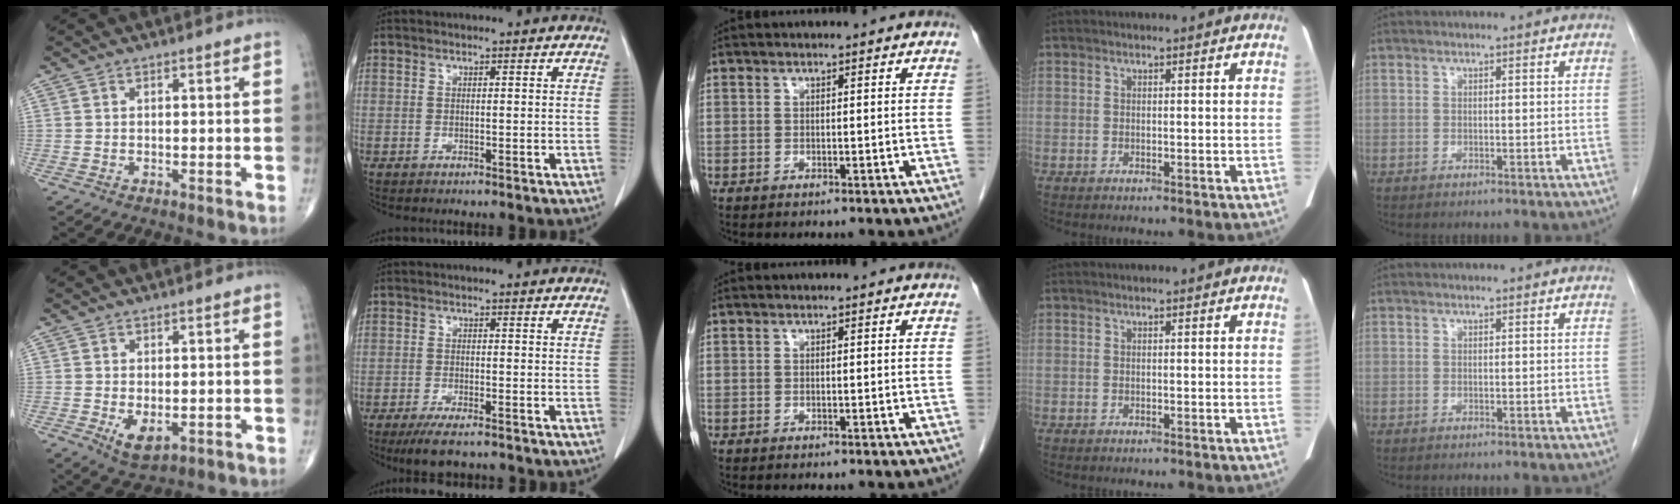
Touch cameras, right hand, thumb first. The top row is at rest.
{"thumb": {"total": 4.8, "force": [-1.0, 2.5, 3.9], "torque": [-0.063, -0.012, -0.008]}, "index": {"total": 5.9, "force": [-4.6, 1.1, 3.5], "torque": [-0.058, -0.011, -0.072]}}